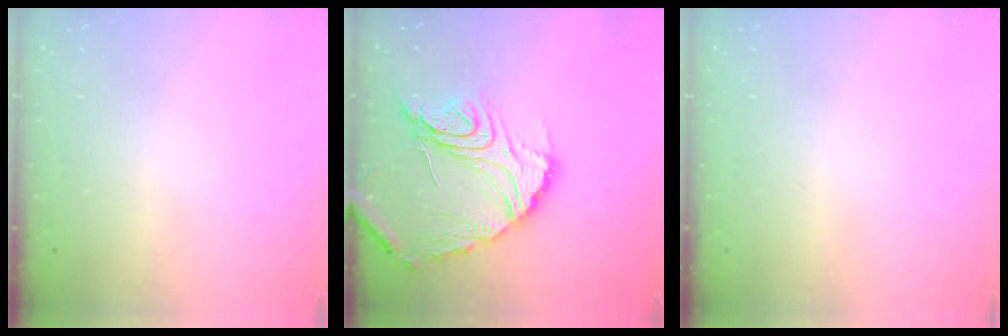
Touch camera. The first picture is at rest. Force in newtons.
{"total": 18.0, "press": 18.0, "slide": 1.3}
{"total": 0.0}